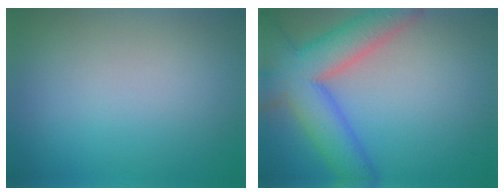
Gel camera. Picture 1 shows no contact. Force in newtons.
{"total": 8.3, "press": 8.3, "slide": 0.4}